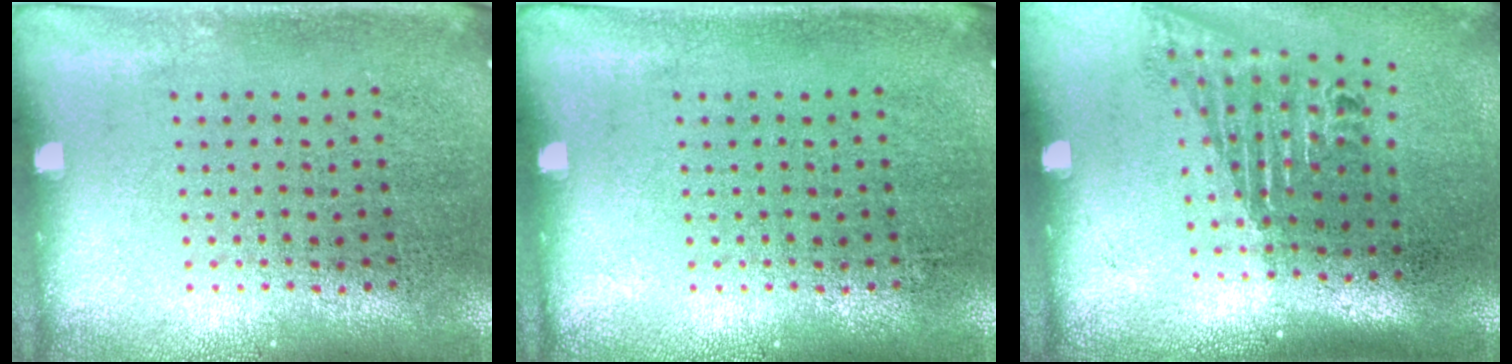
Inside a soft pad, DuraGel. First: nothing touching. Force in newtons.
{"total": 0.0}
{"total": 1.6, "press": 1.2, "slide": 1.1}